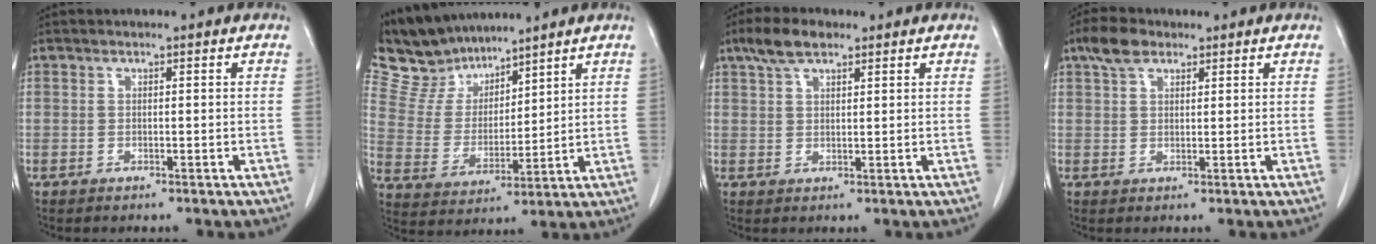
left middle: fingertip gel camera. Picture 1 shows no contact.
{"total": 10.4, "force": [9.5, 3.5, 2.2], "torque": [-0.063, 0.020, 0.197]}
{"total": 5.0, "force": [3.5, 1.8, 3.1], "torque": [-0.068, 0.014, 0.067]}
{"total": 4.1, "force": [2.7, 2.1, 2.2], "torque": [-0.049, 0.014, 0.054]}